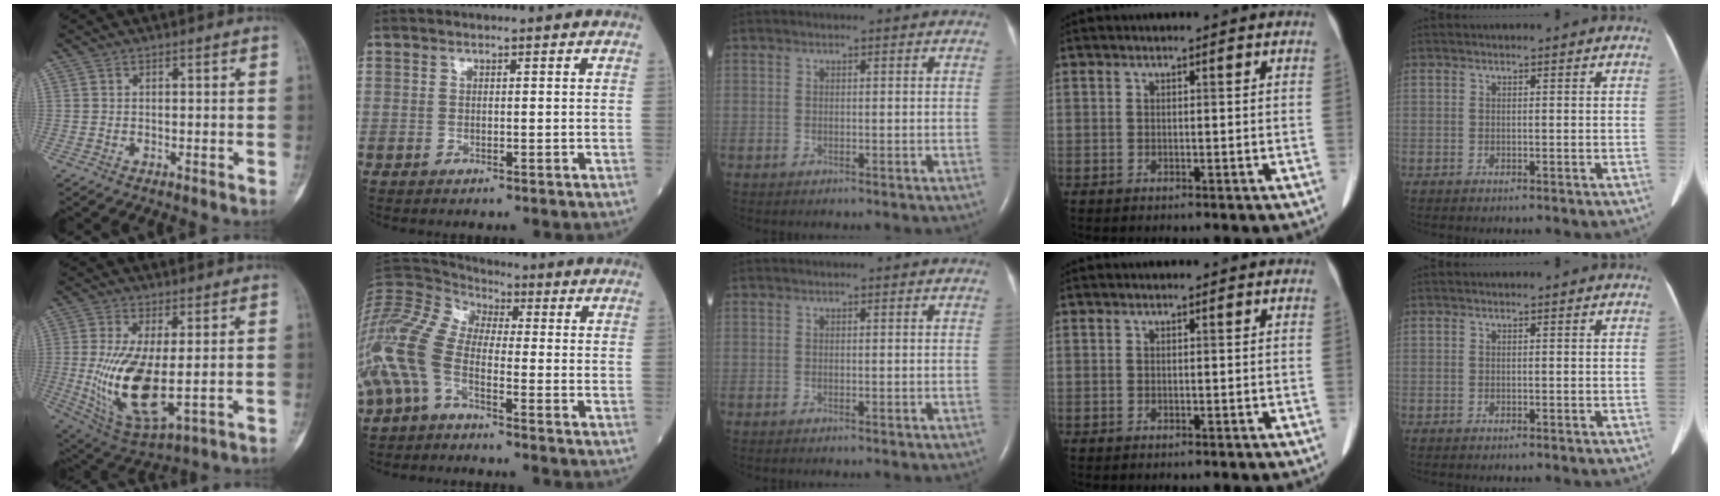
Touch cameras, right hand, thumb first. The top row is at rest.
{"thumb": {"total": 15.2, "force": [-1.1, 6.1, 13.9], "torque": [-0.278, -0.024, 0.003]}, "index": {"total": 12.7, "force": [-5.1, 6.7, 9.6], "torque": [-0.230, 0.029, -0.109]}}